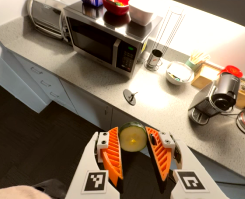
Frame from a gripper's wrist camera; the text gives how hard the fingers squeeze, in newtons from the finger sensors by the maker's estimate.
{"total": 9.7, "left": 9.7, "right": 9.8}